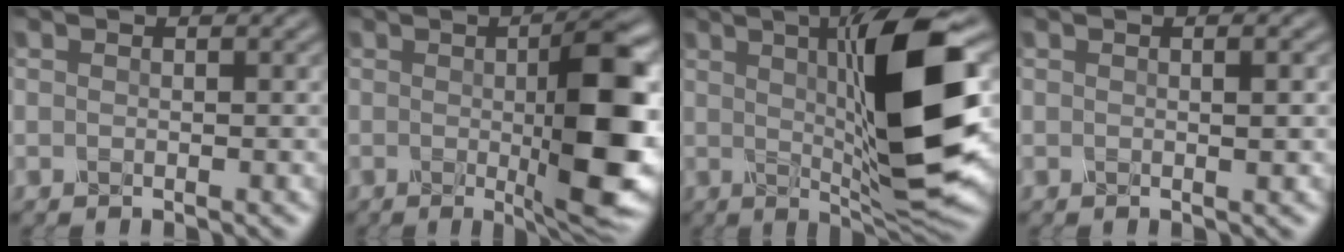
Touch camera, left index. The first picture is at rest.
{"total": 10.1, "force": [0.0, 2.0, 9.9], "torque": [-0.121, -0.009, 0.003]}
{"total": 12.1, "force": [1.6, 2.2, 11.8], "torque": [-0.170, -0.001, 0.034]}
{"total": 1.1, "force": [0.2, 0.2, 1.0], "torque": [-0.015, 0.003, 0.001]}